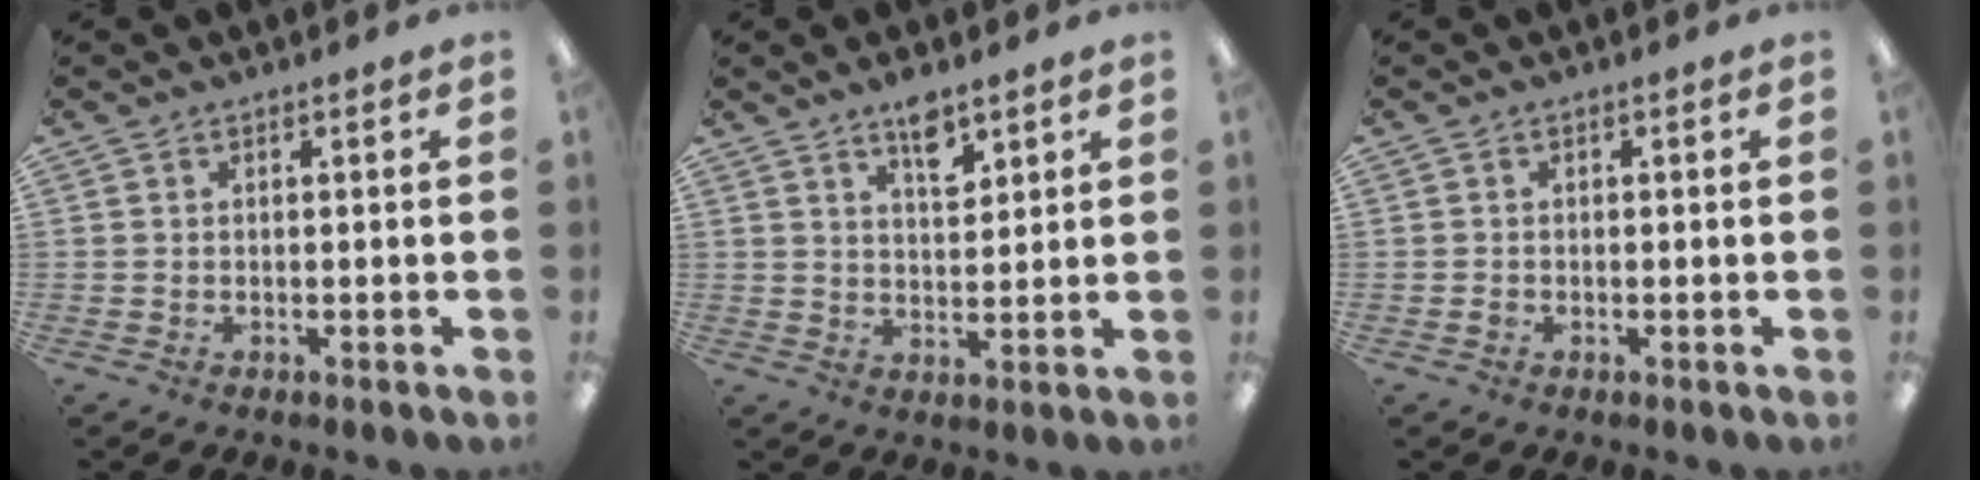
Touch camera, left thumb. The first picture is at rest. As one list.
[{"total": 6.4, "force": [4.5, 2.5, 3.8], "torque": [-0.045, -0.029, 0.074]}, {"total": 0.7, "force": [-0.3, 0.6, 0.3], "torque": [-0.005, 0.002, -0.007]}]